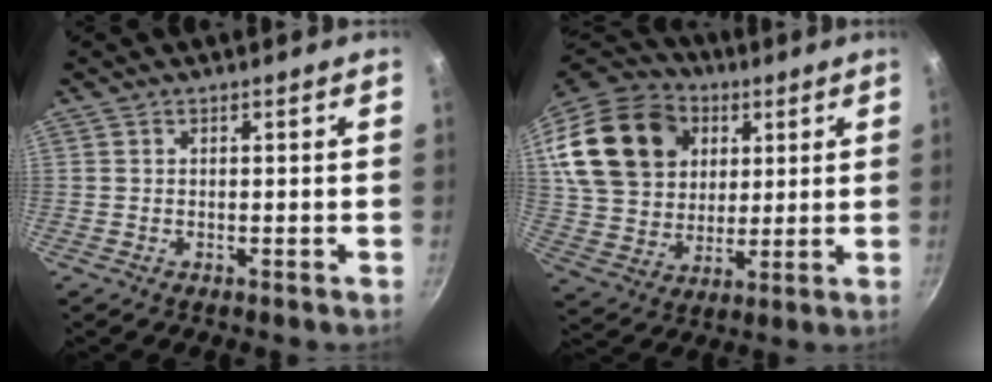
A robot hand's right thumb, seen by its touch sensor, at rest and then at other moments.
{"total": 24.7, "force": [8.3, 19.1, 13.3], "torque": [-0.251, 0.015, 0.157]}